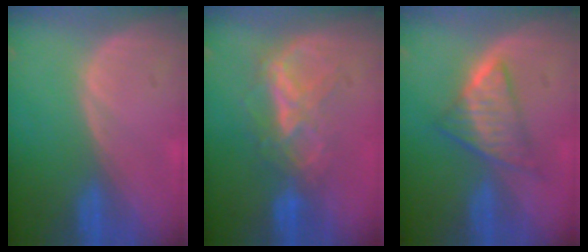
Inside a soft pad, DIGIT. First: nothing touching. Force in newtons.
{"total": 6.6, "press": 6.4, "slide": 1.5}
{"total": 6.1, "press": 5.7, "slide": 2.0}